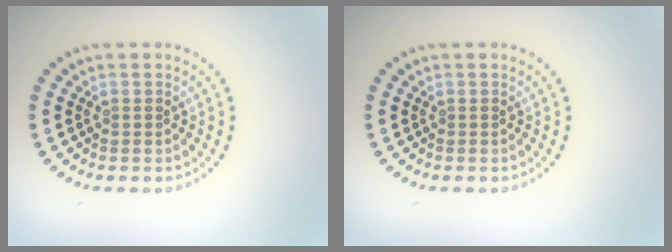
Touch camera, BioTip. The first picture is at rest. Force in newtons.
{"total": 0.0}